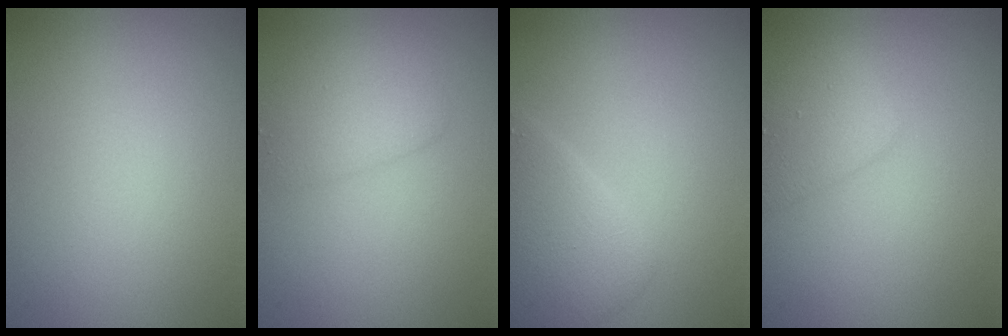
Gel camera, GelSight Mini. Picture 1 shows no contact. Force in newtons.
{"total": 2.4, "press": 2.4, "slide": 0.1}
{"total": 3.3, "press": 3.3, "slide": 0.1}
{"total": 2.3, "press": 2.2, "slide": 0.1}